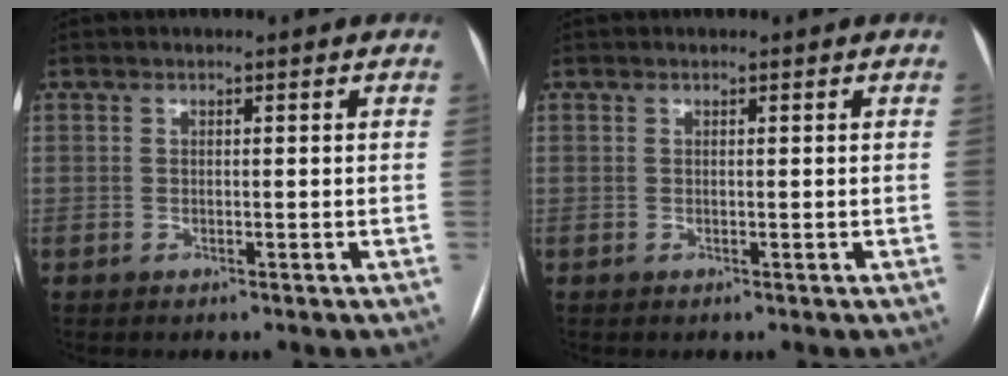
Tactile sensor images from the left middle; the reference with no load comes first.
{"total": 0.0}